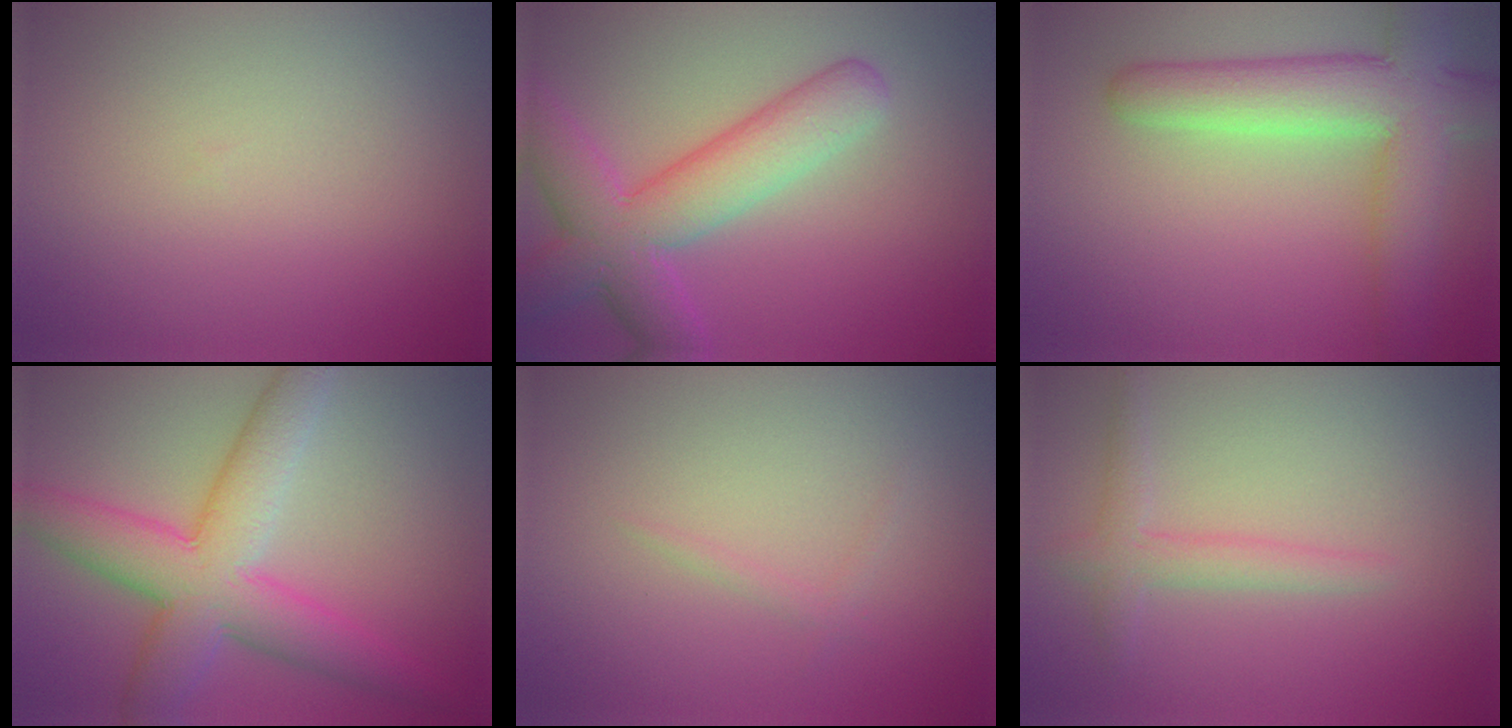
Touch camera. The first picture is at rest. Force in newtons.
{"total": 7.3, "press": 7.3, "slide": 0.3}
{"total": 7.7, "press": 7.6, "slide": 0.6}
{"total": 8.2, "press": 8.2, "slide": 0.1}
{"total": 0.8, "press": 0.8, "slide": 0.0}
{"total": 2.1, "press": 2.1, "slide": 0.2}